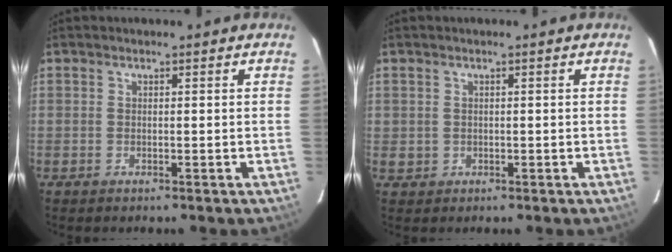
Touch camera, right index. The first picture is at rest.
{"total": 1.1, "force": [0.0, 1.1, 0.2], "torque": [-0.003, 0.002, 0.005]}